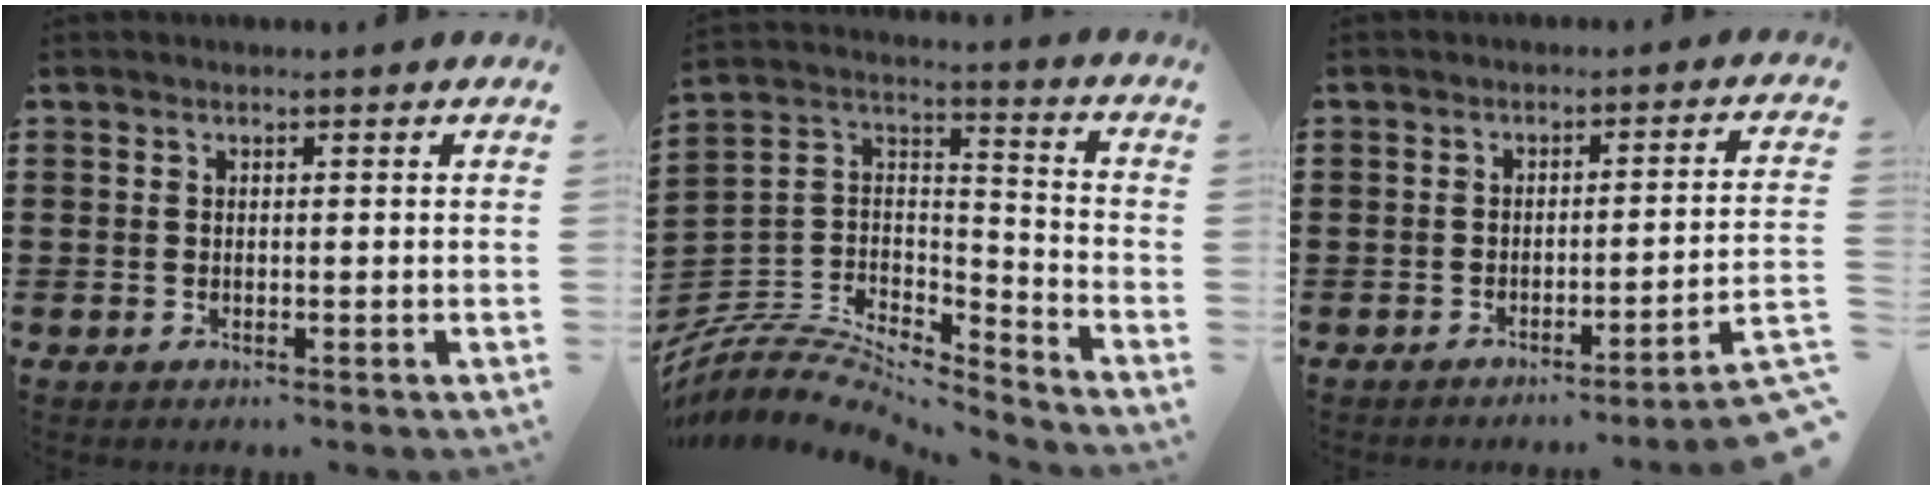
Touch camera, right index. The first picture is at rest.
{"total": 7.3, "force": [-6.4, 2.7, 2.3], "torque": [-0.061, 0.005, -0.129]}
{"total": 3.6, "force": [-2.6, -0.6, 2.5], "torque": [-0.044, -0.016, -0.053]}